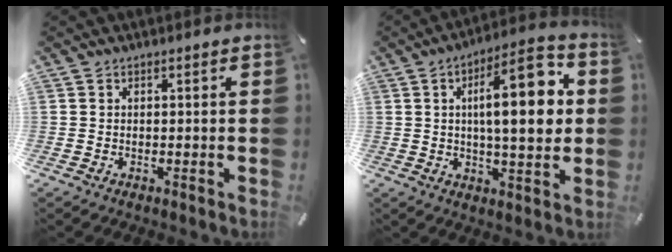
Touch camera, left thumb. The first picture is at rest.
{"total": 17.5, "force": [3.4, 6.3, 16.0], "torque": [-0.239, -0.001, 0.046]}